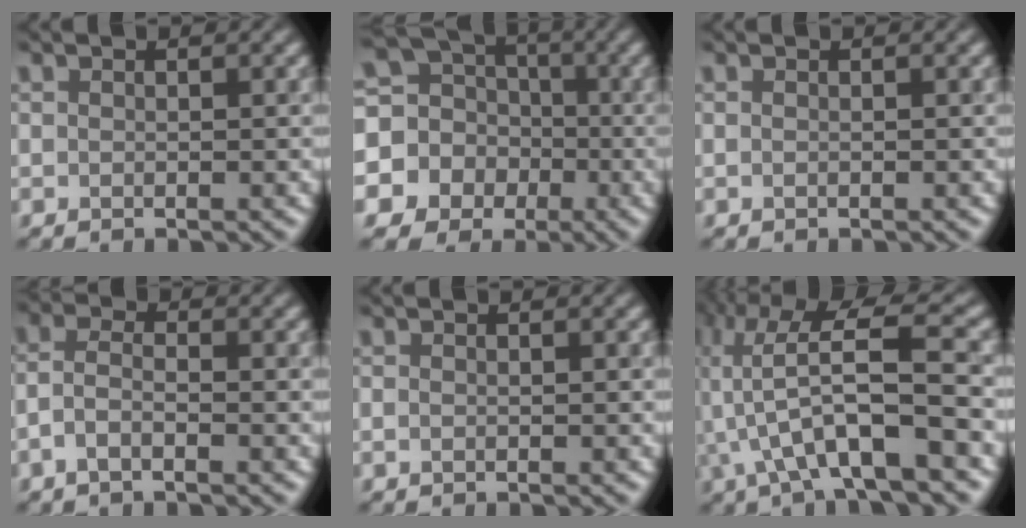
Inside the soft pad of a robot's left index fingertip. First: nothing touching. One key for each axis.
{"total": 10.8, "fx": -1.9, "fy": 10.1, "fz": 3.3, "tx": -0.104, "ty": 0.010, "tz": -0.055}
{"total": 0.6, "fx": 0.1, "fy": 0.4, "fz": 0.5, "tx": 0.000, "ty": -0.007, "tz": -0.007}
{"total": 2.3, "fx": -1.1, "fy": 0.9, "fz": 1.8, "tx": -0.040, "ty": 0.009, "tz": -0.031}
{"total": 0.7, "fx": 0.0, "fy": 0.4, "fz": 0.5, "tx": -0.004, "ty": -0.004, "tz": -0.003}
{"total": 9.6, "fx": -1.9, "fy": 2.7, "fz": 9.0, "tx": -0.167, "ty": 0.023, "tz": -0.038}